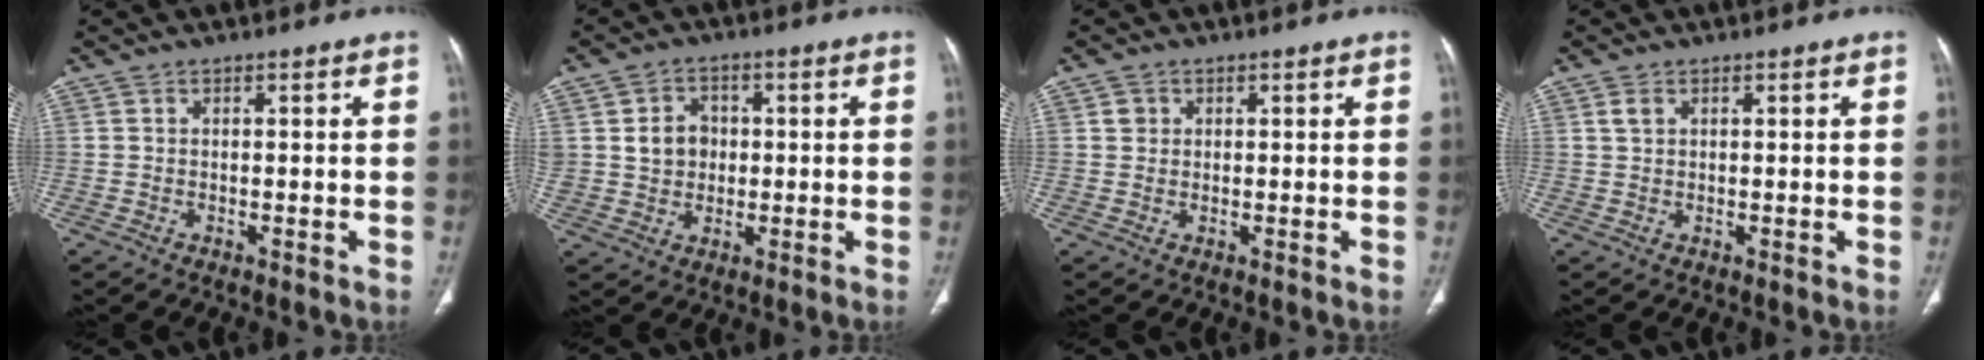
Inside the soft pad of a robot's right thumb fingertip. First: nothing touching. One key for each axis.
{"total": 6.4, "fx": 0.9, "fy": 5.4, "fz": 3.2, "tx": -0.028, "ty": 0.000, "tz": 0.017}
{"total": 1.6, "fx": 0.5, "fy": 1.5, "fz": 0.4, "tx": 0.002, "ty": -0.001, "tz": 0.007}
{"total": 1.5, "fx": 0.7, "fy": 0.9, "fz": 0.9, "tx": -0.019, "ty": 0.003, "tz": 0.016}